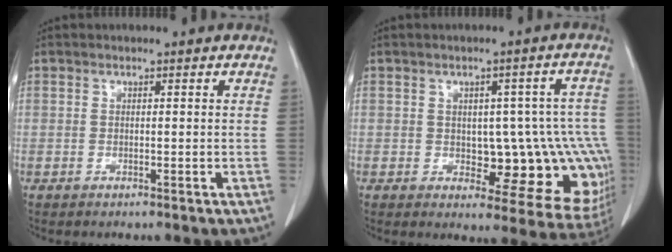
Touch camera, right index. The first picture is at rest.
{"total": 14.2, "force": [-2.4, 6.4, 12.5], "torque": [-0.094, 0.027, -0.008]}